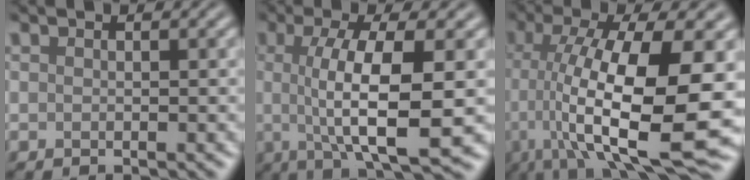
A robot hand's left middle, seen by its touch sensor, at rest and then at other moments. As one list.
[{"total": 9.0, "force": [-0.3, 2.4, 8.7], "torque": [-0.133, -0.002, -0.005]}, {"total": 15.3, "force": [-1.8, 5.0, 14.3], "torque": [-0.249, 0.000, -0.025]}]